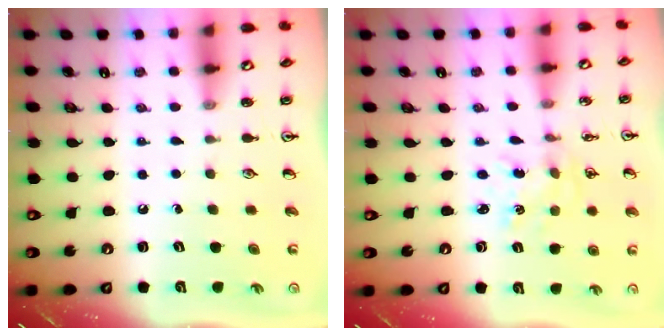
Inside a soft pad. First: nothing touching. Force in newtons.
{"total": 1.7, "press": 1.7, "slide": 0.3}